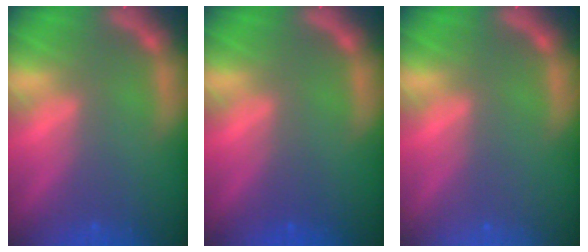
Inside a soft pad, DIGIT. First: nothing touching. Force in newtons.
{"total": 1.0}
{"total": 0.0}